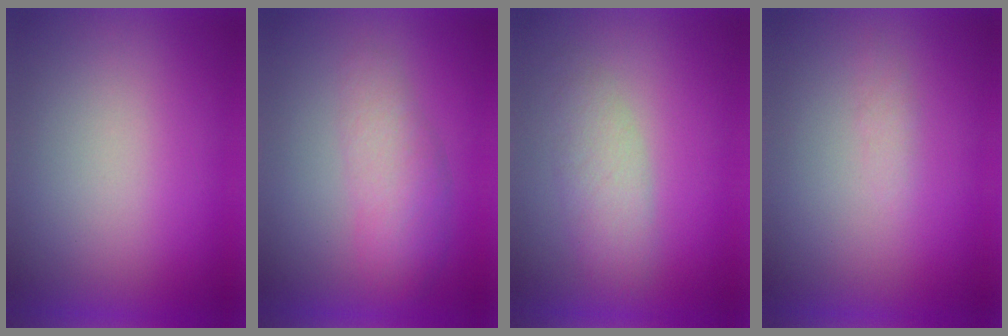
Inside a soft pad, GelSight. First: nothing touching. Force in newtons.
{"total": 3.0}
{"total": 2.9}
{"total": 1.2}